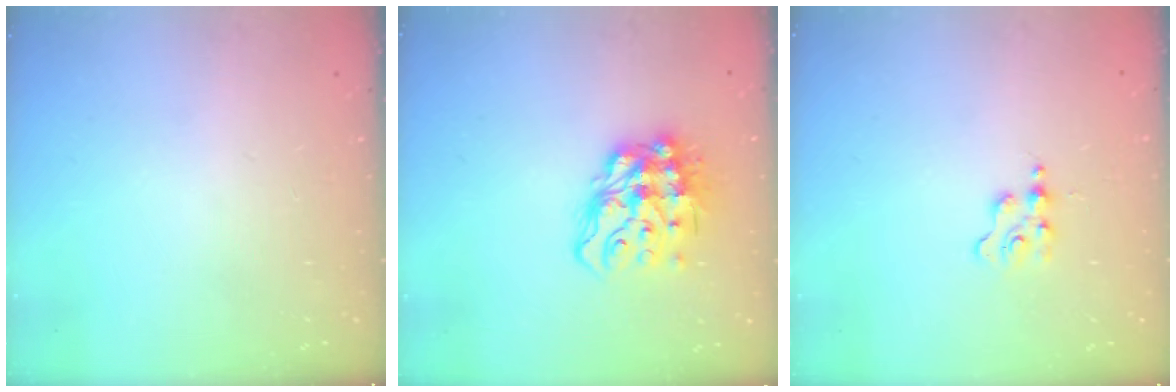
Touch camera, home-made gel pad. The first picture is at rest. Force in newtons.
{"total": 13.6, "press": 13.5, "slide": 1.5}
{"total": 1.3, "press": 1.3, "slide": 0.2}